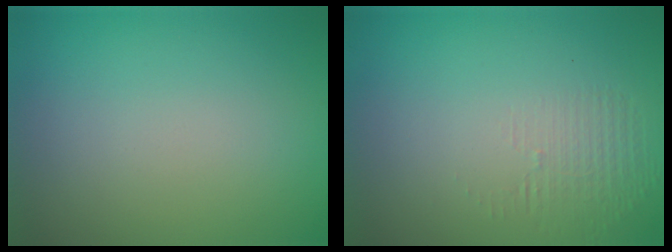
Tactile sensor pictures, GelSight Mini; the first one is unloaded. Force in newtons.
{"total": 1.2, "press": 0.1, "slide": 1.2}